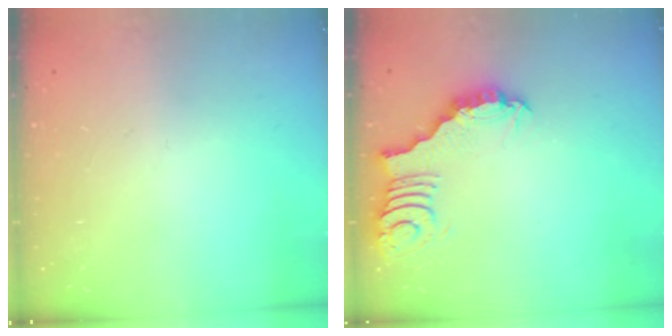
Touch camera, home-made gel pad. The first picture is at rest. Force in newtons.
{"total": 3.0, "press": 3.0, "slide": 0.0}